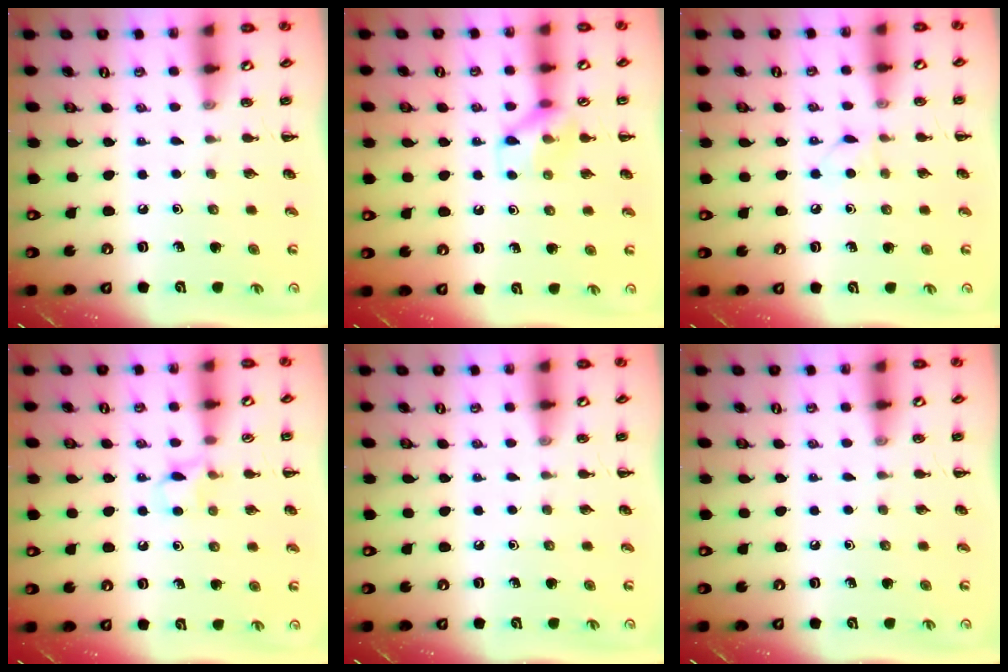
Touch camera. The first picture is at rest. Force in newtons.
{"total": 10.0, "press": 9.9, "slide": 1.3}
{"total": 5.2, "press": 5.0, "slide": 1.5}
{"total": 6.0, "press": 5.7, "slide": 1.9}
{"total": 0.0}
{"total": 0.0}